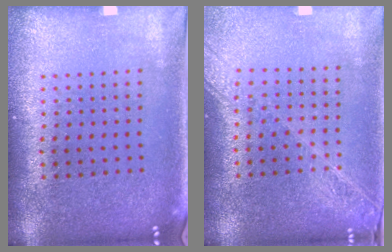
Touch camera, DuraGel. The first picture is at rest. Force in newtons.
{"total": 1.8, "press": 1.6, "slide": 0.8}